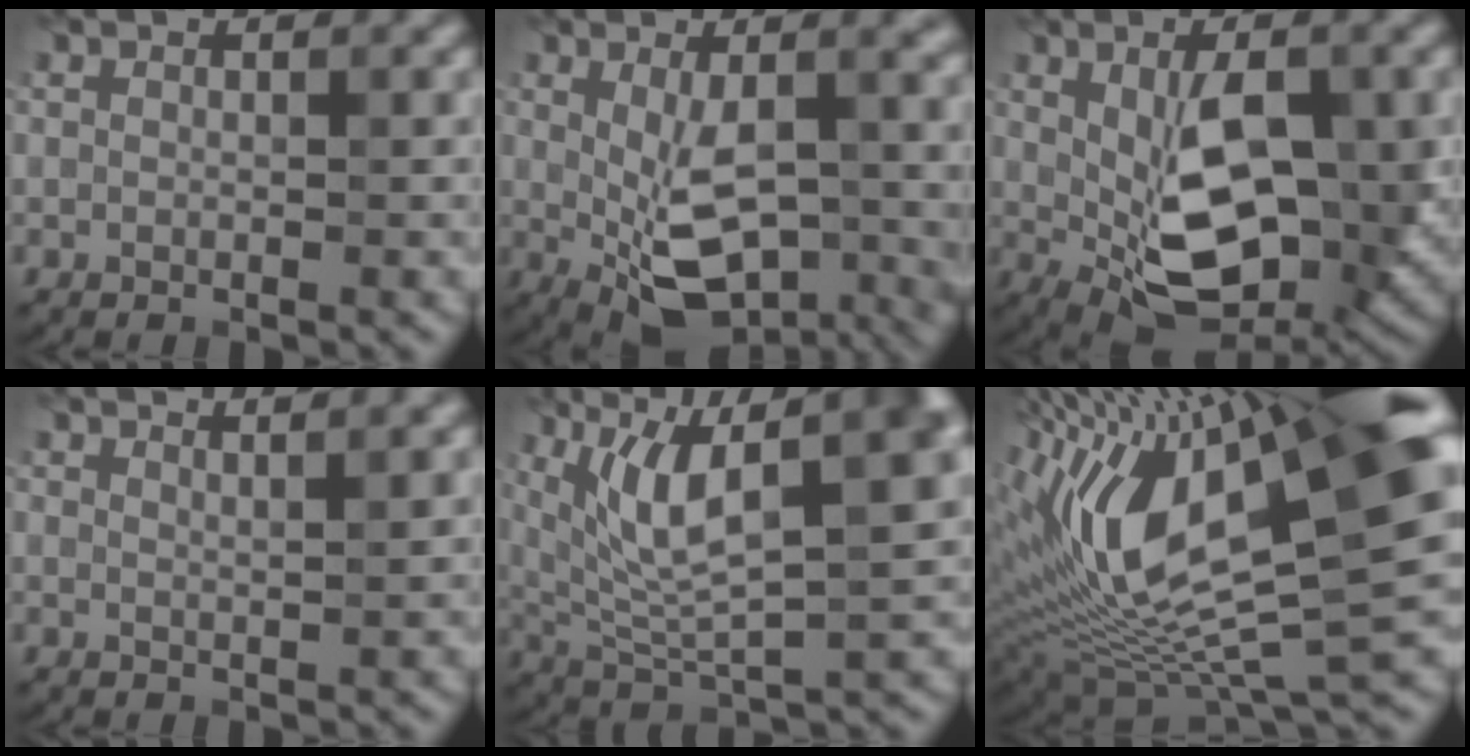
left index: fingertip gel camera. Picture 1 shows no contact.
{"total": 7.2, "force": [0.0, 3.6, 6.2], "torque": [-0.111, -0.023, 0.012]}
{"total": 8.7, "force": [-0.2, 3.8, 7.8], "torque": [-0.132, -0.016, 0.004]}
{"total": 1.8, "force": [1.7, 0.3, 0.2], "torque": [0.021, 0.013, -0.002]}
{"total": 9.5, "force": [3.1, 3.7, 8.2], "torque": [-0.140, 0.001, 0.055]}
{"total": 16.7, "force": [4.1, 5.6, 15.1], "torque": [-0.277, 0.006, 0.060]}